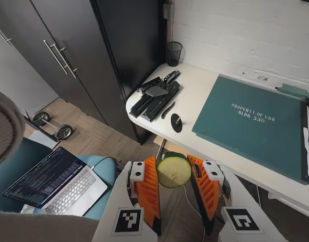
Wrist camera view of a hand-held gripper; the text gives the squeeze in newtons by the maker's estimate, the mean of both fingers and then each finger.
{"total": 9.9, "left": 9.3, "right": 10.5}